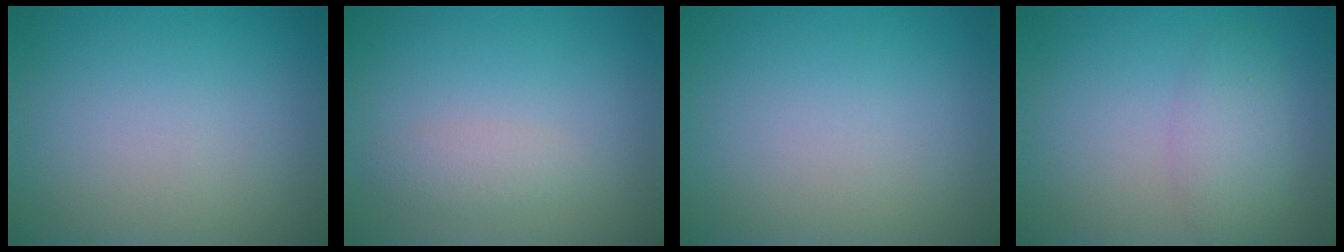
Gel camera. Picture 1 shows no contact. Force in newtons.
{"total": 1.5, "press": 1.5, "slide": 0.1}
{"total": 0.0}
{"total": 2.8, "press": 2.8, "slide": 0.1}